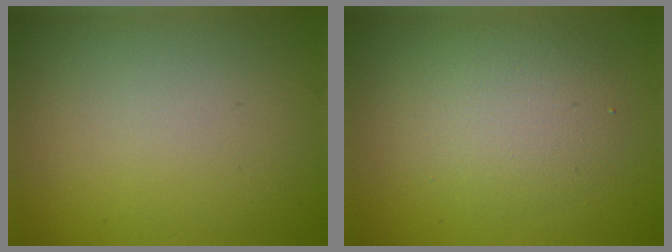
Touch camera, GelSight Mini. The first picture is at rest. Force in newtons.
{"total": 3.7, "press": 3.7, "slide": 0.2}